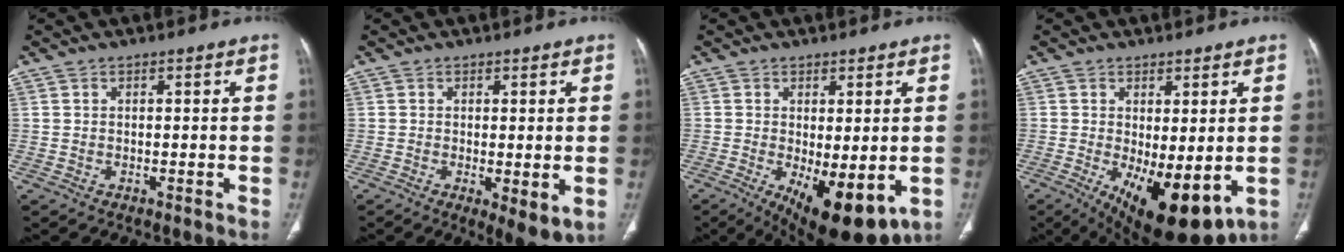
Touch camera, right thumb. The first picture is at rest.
{"total": 5.5, "force": [-1.1, 1.8, 5.1], "torque": [-0.080, -0.020, -0.014]}
{"total": 12.3, "force": [-3.5, 4.9, 10.7], "torque": [-0.153, -0.023, -0.036]}
{"total": 13.4, "force": [-3.4, 5.4, 11.8], "torque": [-0.176, -0.024, -0.031]}